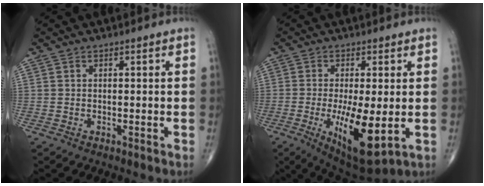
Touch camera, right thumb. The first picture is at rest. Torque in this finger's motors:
{"motor_torque": [1.36, 1.64, 1.30, -0.33, 0.15]}